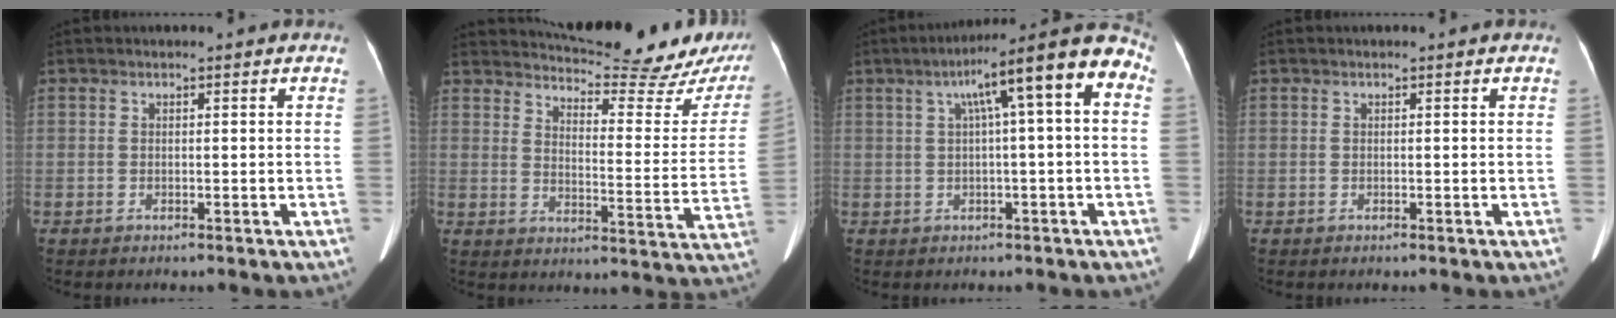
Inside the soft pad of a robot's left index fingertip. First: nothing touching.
{"total": 19.5, "force": [18.6, 1.5, 5.8], "torque": [-0.078, -0.089, 0.224]}
{"total": 11.4, "force": [2.9, 0.7, 11.0], "torque": [-0.155, 0.044, 0.033]}
{"total": 0.0}